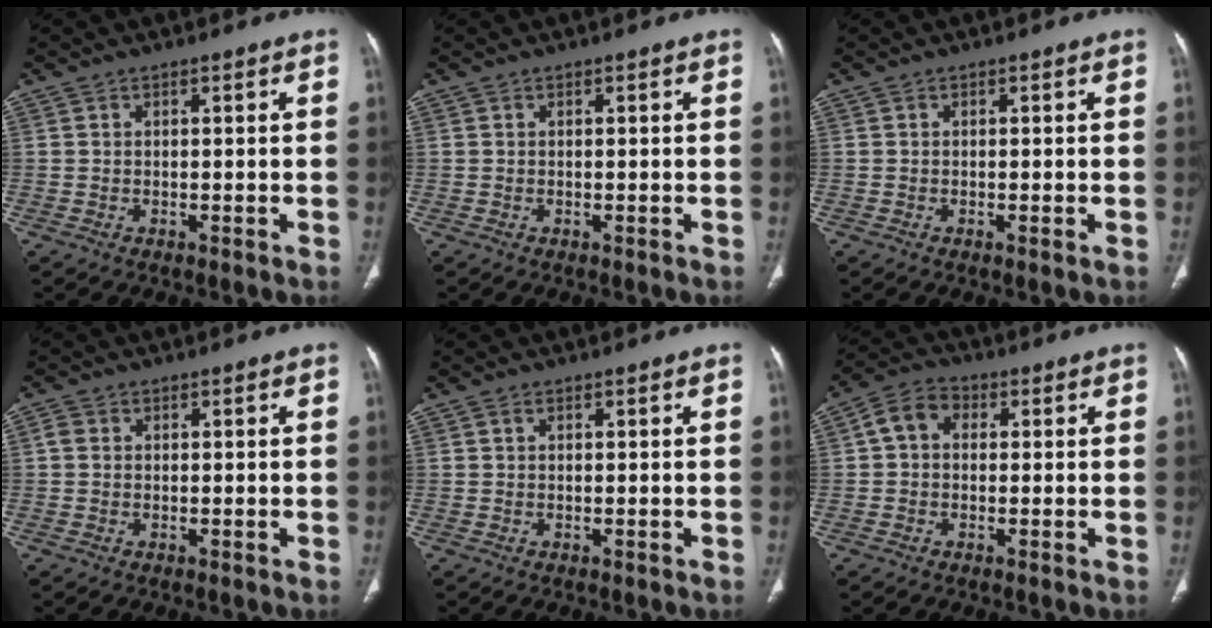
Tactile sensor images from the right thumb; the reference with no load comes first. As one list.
[{"total": 0.0}, {"total": 0.6, "force": [-0.2, 0.0, 0.6], "torque": [-0.013, -0.002, -0.003]}, {"total": 1.6, "force": [0.2, 1.4, 0.8], "torque": [-0.014, 0.004, 0.003]}, {"total": 0.5, "force": [0.2, 0.3, 0.3], "torque": [-0.008, 0.002, 0.003]}, {"total": 5.8, "force": [0.6, 4.5, 3.6], "torque": [-0.055, 0.020, 0.002]}]